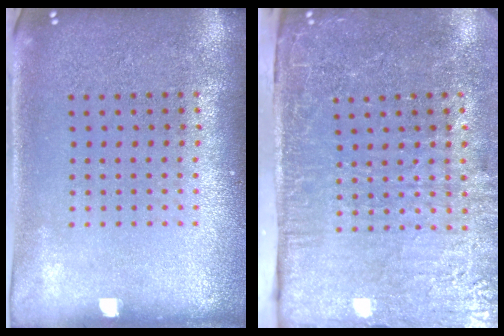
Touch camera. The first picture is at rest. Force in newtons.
{"total": 5.0, "press": 4.1, "slide": 3.0}